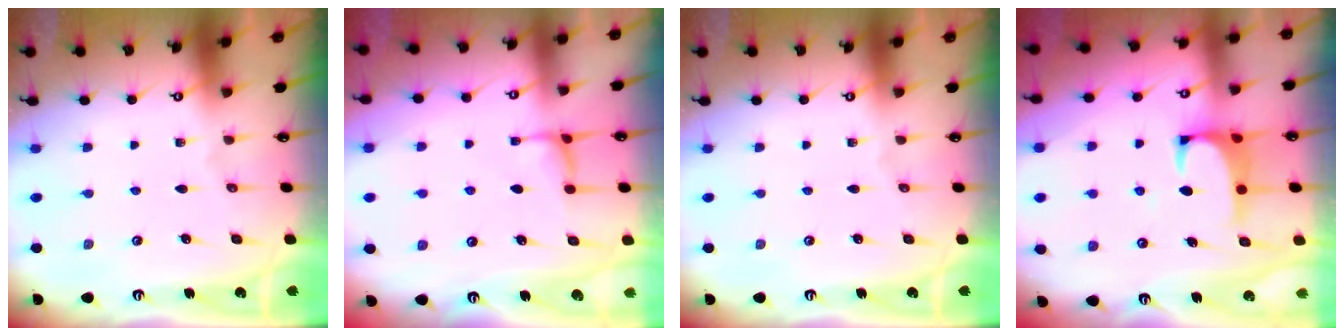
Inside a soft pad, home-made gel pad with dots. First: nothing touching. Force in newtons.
{"total": 1.6, "press": 1.4, "slide": 0.7}
{"total": 0.0}
{"total": 1.5, "press": 1.4, "slide": 0.5}